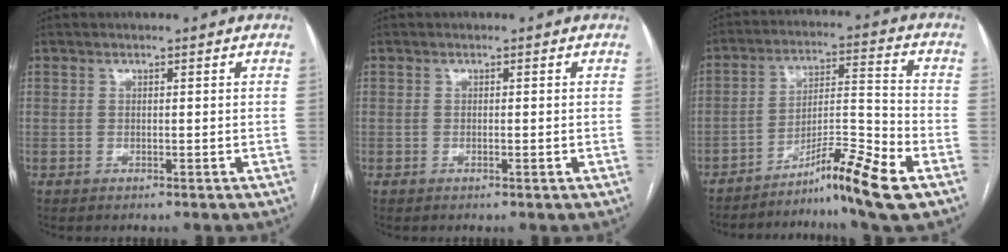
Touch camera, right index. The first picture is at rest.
{"total": 0.7, "force": [-0.3, 0.0, 0.6], "torque": [-0.013, 0.000, -0.003]}
{"total": 11.9, "force": [-8.0, -0.9, 8.8], "torque": [-0.149, -0.002, -0.133]}